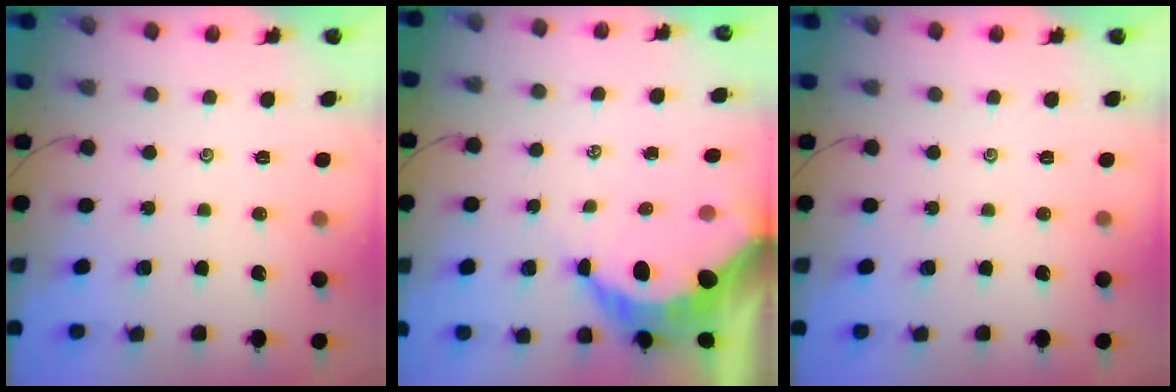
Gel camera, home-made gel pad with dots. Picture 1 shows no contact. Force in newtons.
{"total": 9.6, "press": 9.5, "slide": 0.8}
{"total": 0.0}